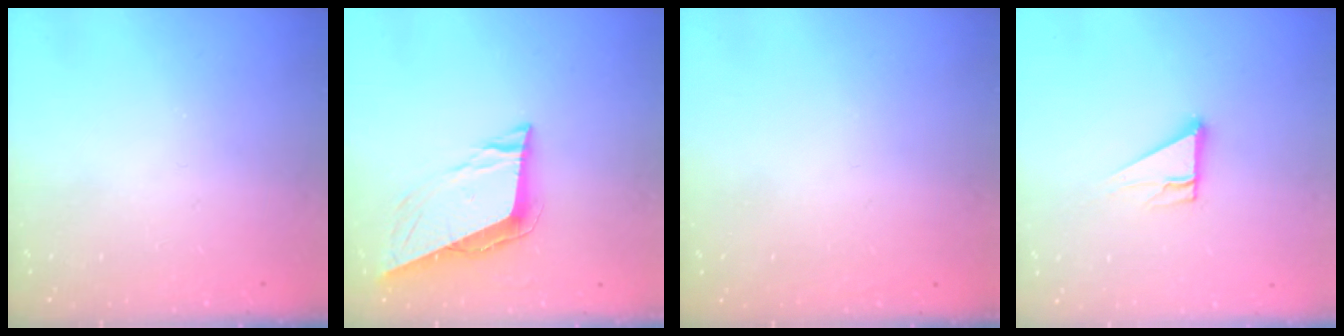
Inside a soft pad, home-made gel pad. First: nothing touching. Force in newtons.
{"total": 10.4, "press": 9.8, "slide": 3.5}
{"total": 1.6, "press": 1.6, "slide": 0.1}
{"total": 5.1, "press": 5.0, "slide": 0.4}